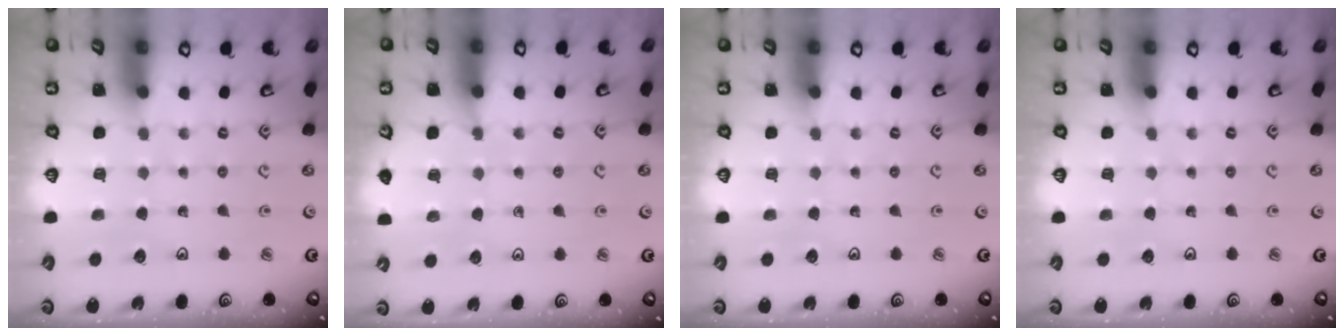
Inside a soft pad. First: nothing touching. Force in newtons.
{"total": 5.6, "press": 5.3, "slide": 1.9}
{"total": 0.0}
{"total": 0.0}